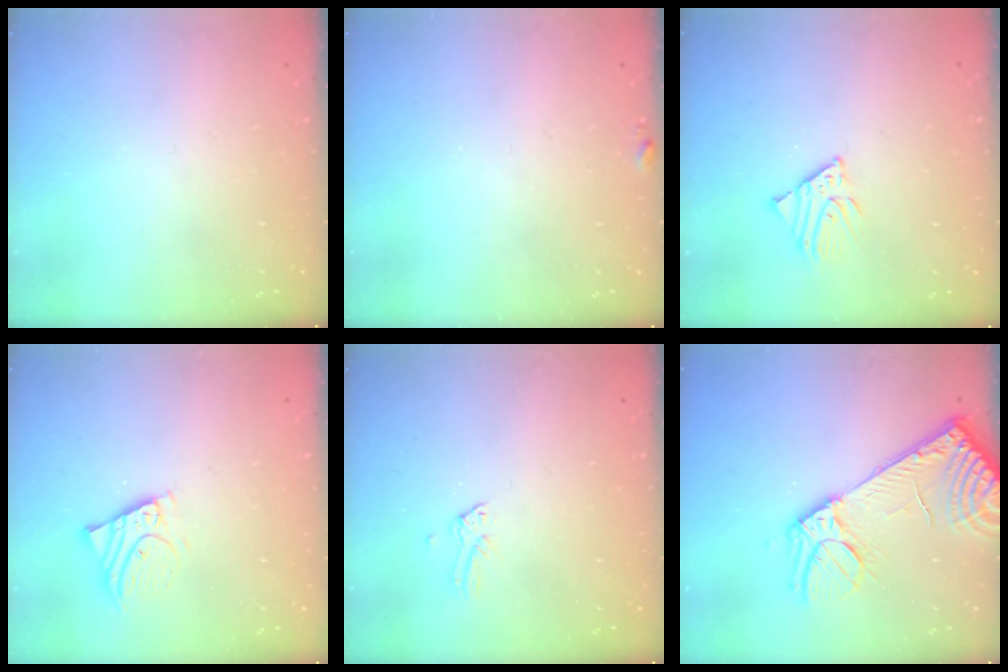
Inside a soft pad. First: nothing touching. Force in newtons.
{"total": 4.7, "press": 4.6, "slide": 0.6}
{"total": 3.9, "press": 3.8, "slide": 0.4}
{"total": 5.5, "press": 5.4, "slide": 0.6}
{"total": 0.0}
{"total": 15.6, "press": 15.0, "slide": 3.9}